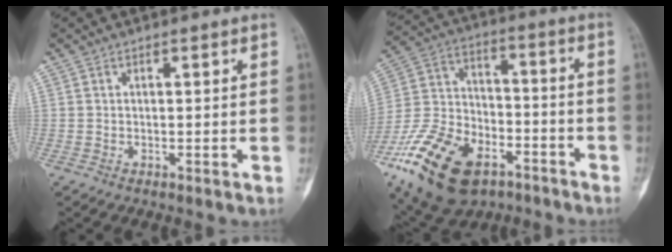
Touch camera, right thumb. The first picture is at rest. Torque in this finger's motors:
{"motor_torque": [0.97, 0.36, 1.80, -0.97, 0.55]}